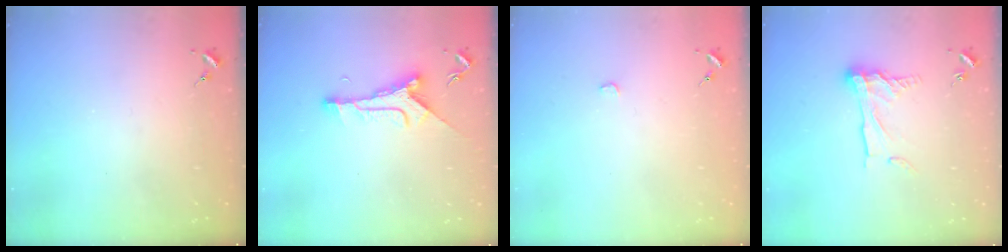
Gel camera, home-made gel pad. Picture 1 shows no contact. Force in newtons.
{"total": 9.6, "press": 9.6, "slide": 0.4}
{"total": 1.3, "press": 1.3, "slide": 0.1}
{"total": 11.4, "press": 11.4, "slide": 0.9}